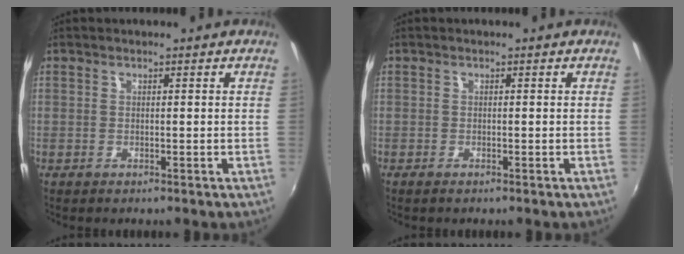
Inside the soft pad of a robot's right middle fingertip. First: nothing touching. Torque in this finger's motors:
{"motor_torque": [-0.05, -0.15, 0.04, 0.00]}